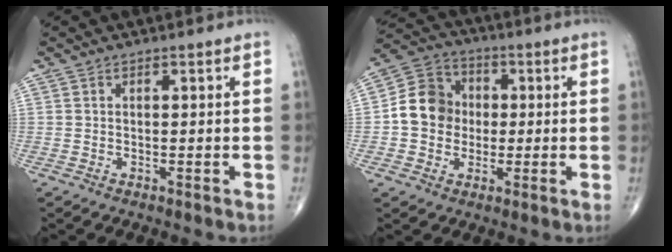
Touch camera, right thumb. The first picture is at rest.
{"total": 10.4, "force": [-0.2, 9.2, 5.0], "torque": [-0.064, 0.027, -0.016]}